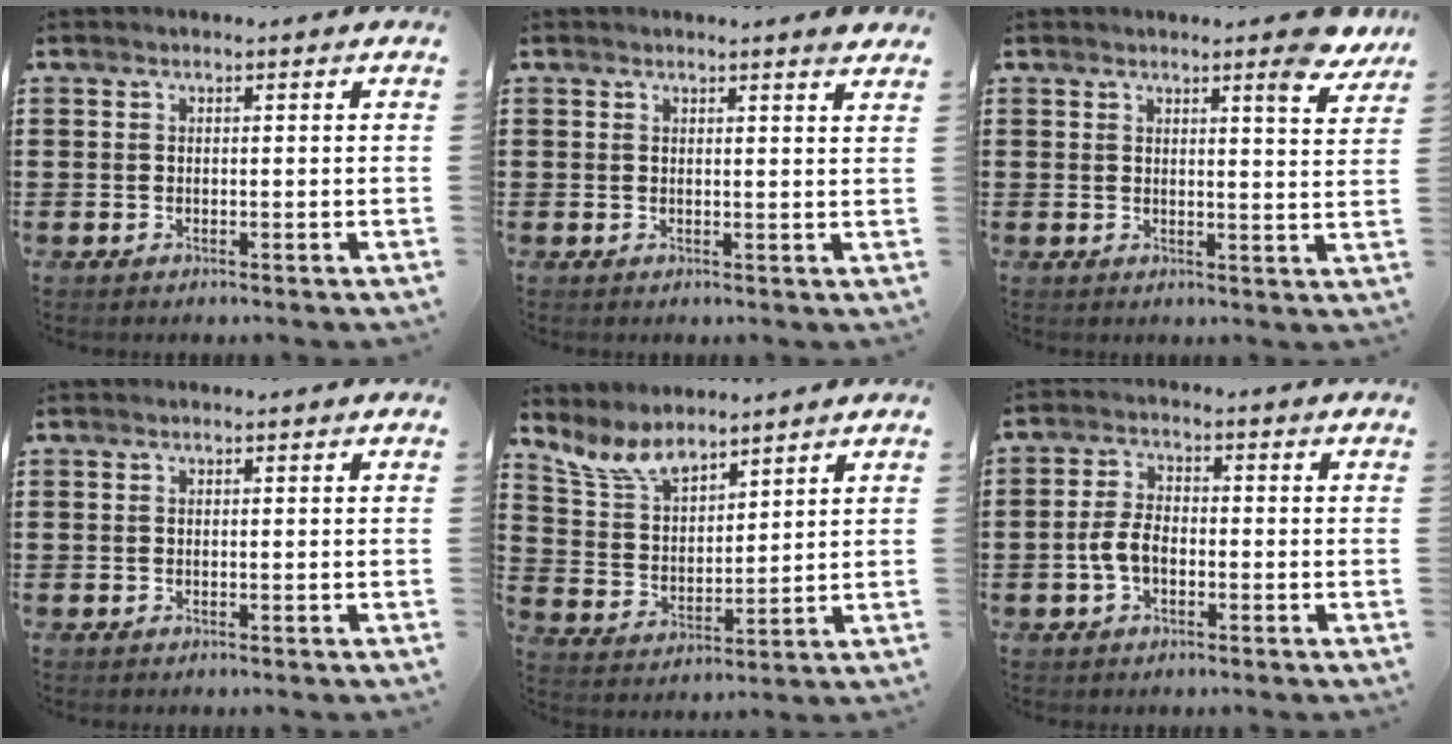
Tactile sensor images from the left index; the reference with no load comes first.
{"total": 1.7, "force": [1.4, -0.2, 0.8], "torque": [-0.018, -0.001, 0.027]}
{"total": 5.2, "force": [4.4, -0.1, 2.7], "torque": [-0.034, -0.027, 0.070]}
{"total": 0.0}
{"total": 7.6, "force": [6.4, 2.5, 3.2], "torque": [-0.088, -0.020, 0.120]}
{"total": 4.6, "force": [-1.4, 2.5, 3.6], "torque": [-0.093, -0.001, -0.034]}